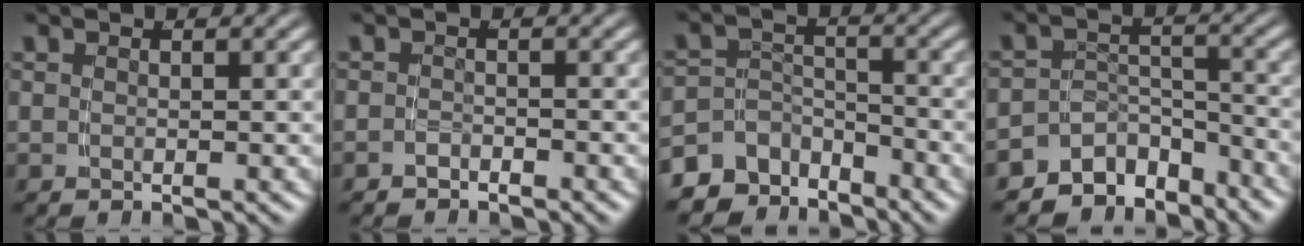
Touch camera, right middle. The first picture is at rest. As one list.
[{"total": 1.4, "force": [-1.4, 0.3, -0.1], "torque": [-0.002, -0.008, -0.019]}, {"total": 7.3, "force": [-5.1, 4.5, 2.6], "torque": [-0.047, -0.021, -0.083]}, {"total": 9.2, "force": [-7.1, 5.1, 3.0], "torque": [-0.050, -0.020, -0.116]}]